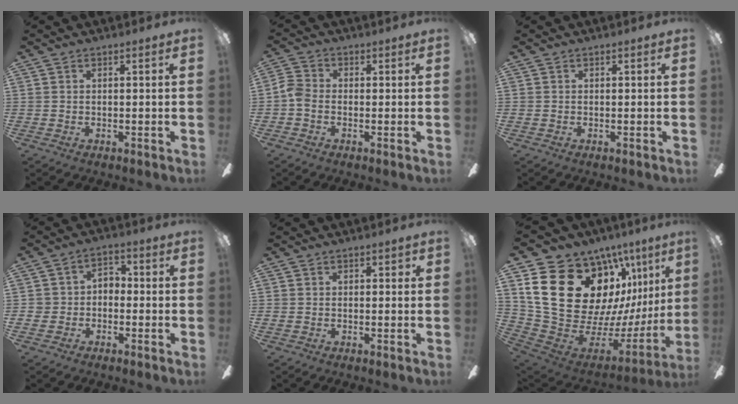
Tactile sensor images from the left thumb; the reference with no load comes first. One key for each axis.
{"total": 4.0, "fx": -1.3, "fy": 2.8, "fz": 2.6, "tx": -0.056, "ty": 0.008, "tz": -0.023}
{"total": 0.0}
{"total": 4.6, "fx": -2.3, "fy": 3.7, "fz": 1.4, "tx": -0.033, "ty": 0.019, "tz": -0.046}
{"total": 1.1, "fx": -0.4, "fy": 0.9, "fz": 0.5, "tx": -0.002, "ty": 0.004, "tz": -0.010}
{"total": 27.5, "fx": 11.8, "fy": 17.7, "fz": 17.5, "tx": -0.330, "ty": -0.080, "tz": 0.260}